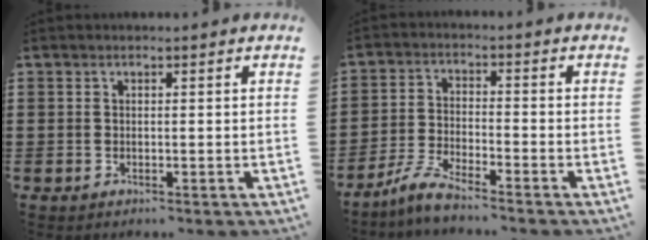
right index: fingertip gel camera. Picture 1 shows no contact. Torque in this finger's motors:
{"motor_torque": [-0.50, 0.52, -0.14, -0.04]}